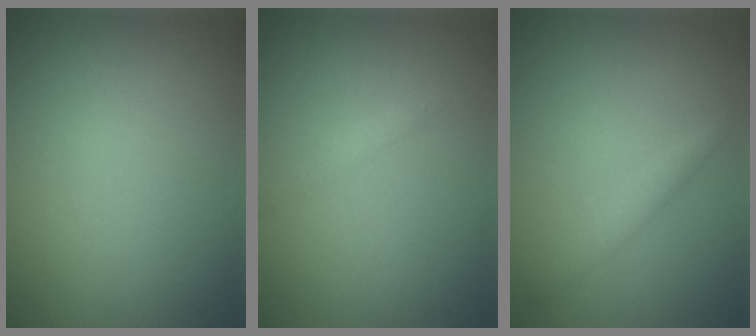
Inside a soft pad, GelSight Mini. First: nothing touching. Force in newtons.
{"total": 0.9, "press": 0.9, "slide": 0.0}
{"total": 1.4, "press": 1.4, "slide": 0.1}